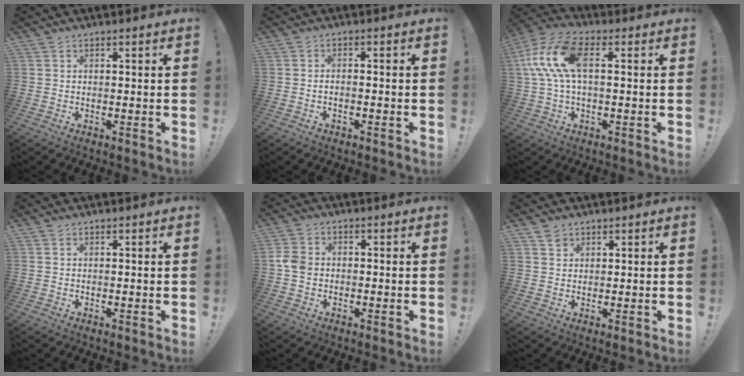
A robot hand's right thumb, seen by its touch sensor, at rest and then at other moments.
{"total": 1.8, "force": [-1.3, 0.1, 1.1], "torque": [-0.027, 0.008, -0.023]}
{"total": 13.9, "force": [2.2, 6.8, 11.9], "torque": [-0.249, 0.011, 0.042]}
{"total": 0.0}
{"total": 4.9, "force": [-1.3, 3.7, 3.0], "torque": [-0.071, 0.014, -0.022]}
{"total": 1.9, "force": [1.4, 1.3, 0.3], "torque": [0.001, -0.005, 0.027]}